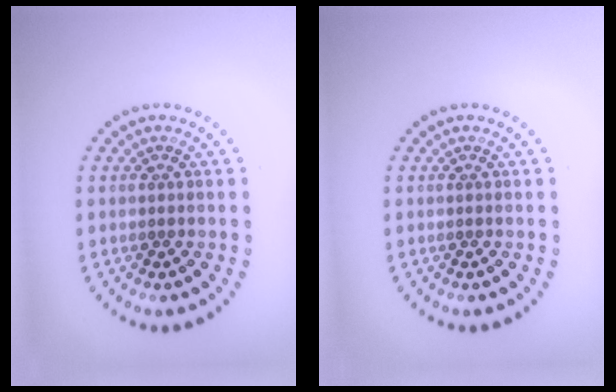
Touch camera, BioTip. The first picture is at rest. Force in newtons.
{"total": 0.0}